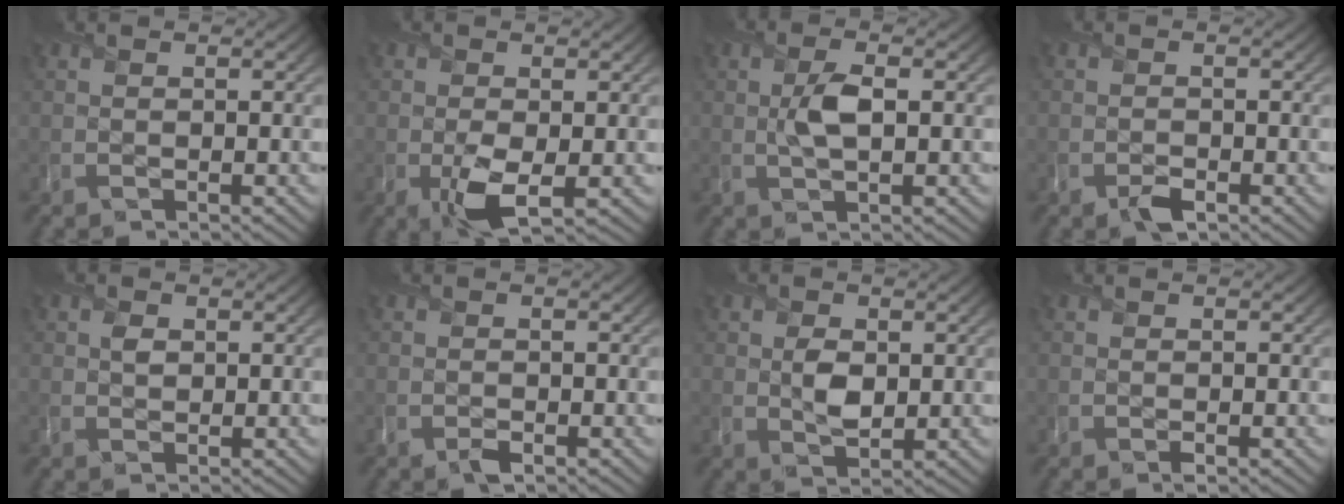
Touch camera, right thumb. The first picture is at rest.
{"total": 4.2, "force": [-0.9, 2.4, 3.3], "torque": [-0.074, -0.018, -0.014]}
{"total": 3.9, "force": [0.3, 1.7, 3.5], "torque": [-0.076, 0.001, 0.003]}
{"total": 1.9, "force": [-1.2, 1.2, 1.0], "torque": [-0.018, -0.006, -0.024]}
{"total": 1.6, "force": [0.4, 1.3, 0.9], "torque": [-0.018, -0.002, 0.005]}
{"total": 1.2, "force": [-0.7, 0.8, 0.7], "torque": [-0.014, -0.006, -0.015]}
{"total": 3.5, "force": [0.3, 2.4, 2.5], "torque": [-0.053, -0.007, 0.006]}
{"total": 0.7, "force": [-0.3, 0.5, 0.5], "torque": [-0.010, -0.007, -0.006]}